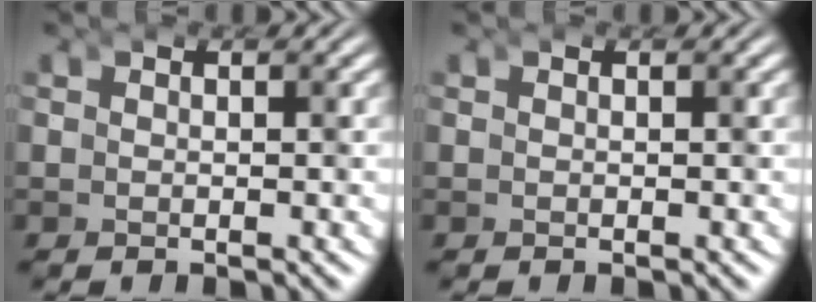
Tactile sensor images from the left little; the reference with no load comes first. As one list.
[{"total": 0.0}]